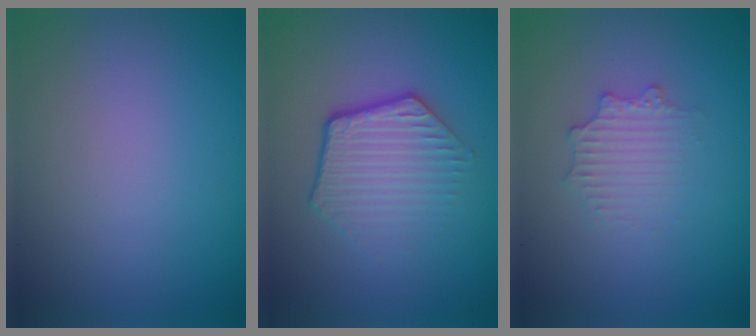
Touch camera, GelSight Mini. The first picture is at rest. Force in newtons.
{"total": 4.3, "press": 3.1, "slide": 2.9}
{"total": 2.2, "press": 2.2, "slide": 0.4}